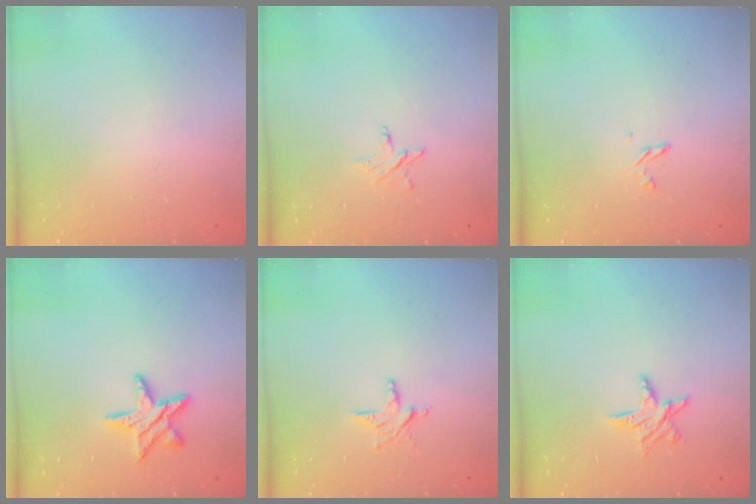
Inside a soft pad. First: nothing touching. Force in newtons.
{"total": 3.6, "press": 3.6, "slide": 0.2}
{"total": 4.3, "press": 4.3, "slide": 0.4}
{"total": 10.1, "press": 10.1, "slide": 0.5}
{"total": 5.0, "press": 5.0, "slide": 0.3}
{"total": 6.3, "press": 6.3, "slide": 0.3}